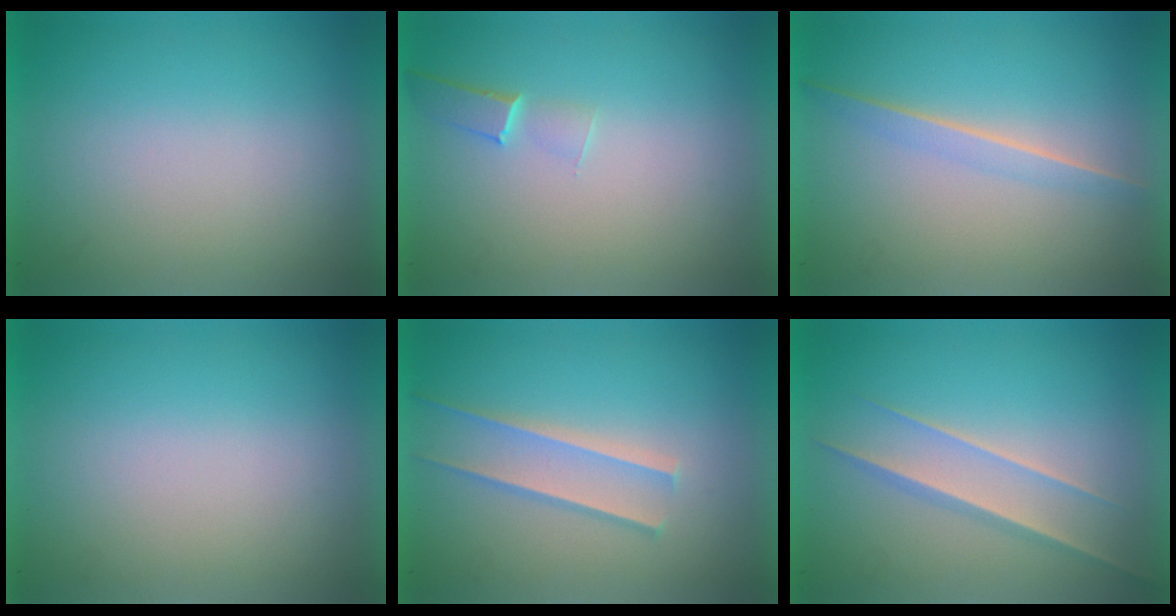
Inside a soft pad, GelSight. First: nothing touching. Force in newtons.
{"total": 1.0}
{"total": 1.4}
{"total": 0.0}
{"total": 1.7}
{"total": 1.5}